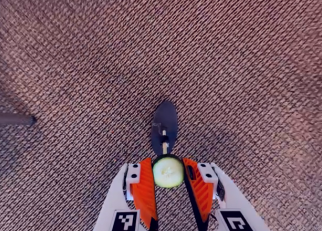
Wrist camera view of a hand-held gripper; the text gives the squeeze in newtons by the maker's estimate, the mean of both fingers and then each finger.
{"total": 7.6, "left": 7.3, "right": 7.8}